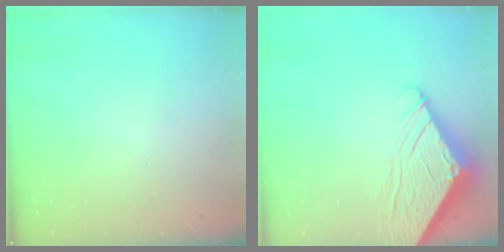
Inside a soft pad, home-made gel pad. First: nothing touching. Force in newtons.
{"total": 9.7, "press": 9.6, "slide": 1.0}